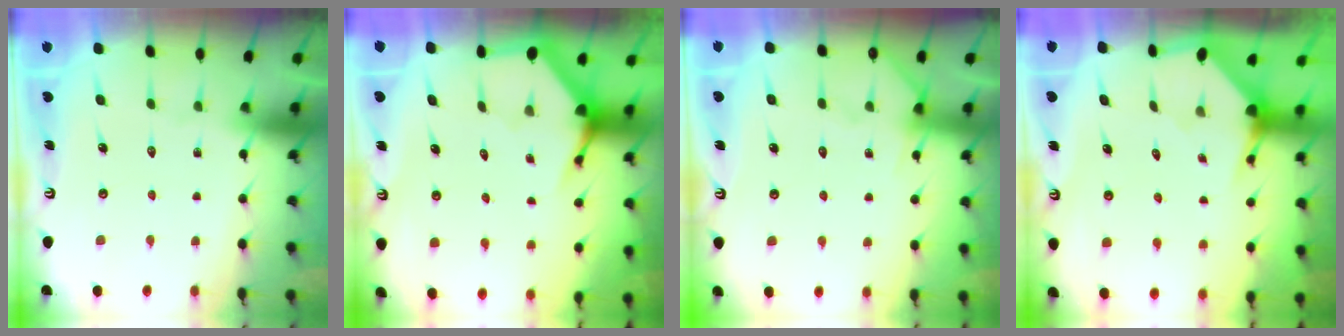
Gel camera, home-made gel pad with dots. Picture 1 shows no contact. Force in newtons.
{"total": 3.7, "press": 3.6, "slide": 0.5}
{"total": 3.4, "press": 3.4, "slide": 0.3}
{"total": 3.1, "press": 3.0, "slide": 0.3}